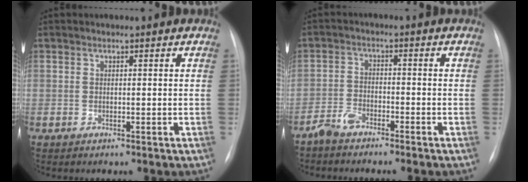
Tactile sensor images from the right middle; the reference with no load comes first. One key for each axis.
{"total": 3.2, "fx": -2.9, "fy": 0.8, "fz": 1.1, "tx": -0.028, "ty": -0.004, "tz": -0.059}